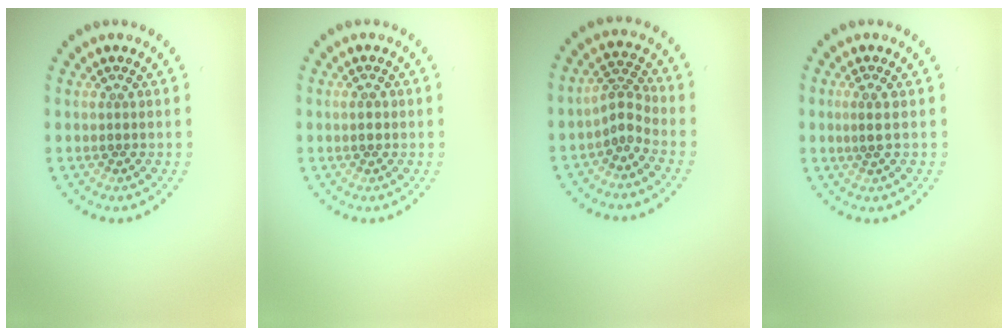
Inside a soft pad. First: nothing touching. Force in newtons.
{"total": 1.1, "press": 1.1, "slide": 0.1}
{"total": 2.3, "press": 1.6, "slide": 1.7}
{"total": 1.2, "press": 1.0, "slide": 0.6}